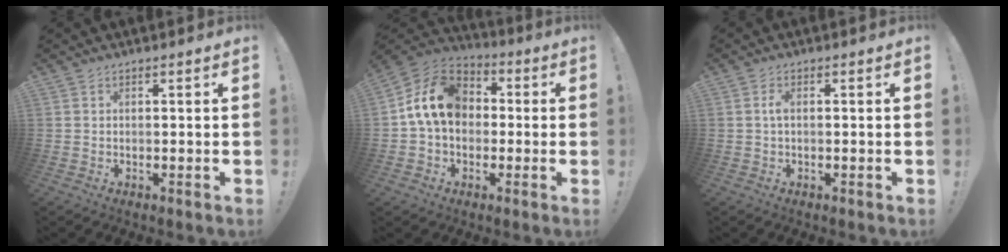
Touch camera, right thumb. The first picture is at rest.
{"total": 15.0, "force": [2.0, 11.5, 9.4], "torque": [-0.156, 0.020, 0.044]}
{"total": 1.8, "force": [-0.2, 0.6, 1.7], "torque": [-0.034, 0.006, -0.004]}